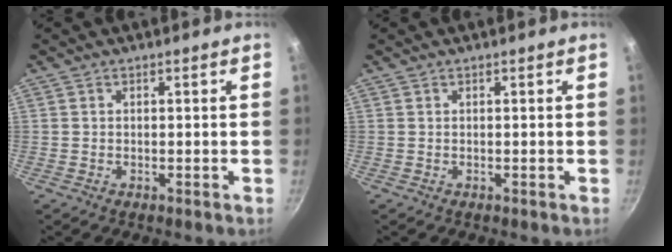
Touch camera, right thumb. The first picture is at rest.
{"total": 0.0}